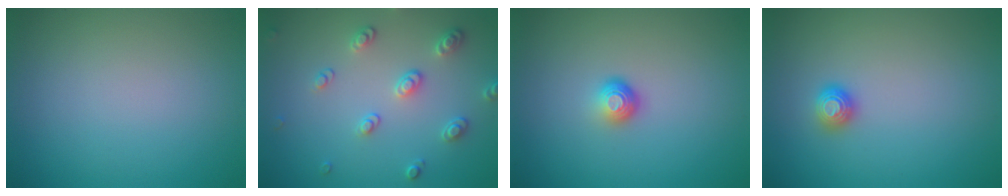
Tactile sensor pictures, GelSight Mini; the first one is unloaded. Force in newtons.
{"total": 2.5, "press": 2.5, "slide": 0.4}
{"total": 1.7, "press": 1.1, "slide": 1.3}
{"total": 1.1, "press": 1.1, "slide": 0.2}